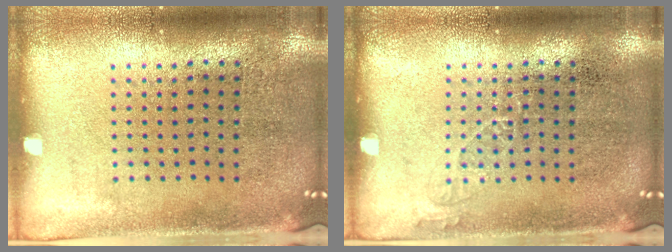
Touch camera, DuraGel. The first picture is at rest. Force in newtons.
{"total": 0.8, "press": 0.8, "slide": 0.1}